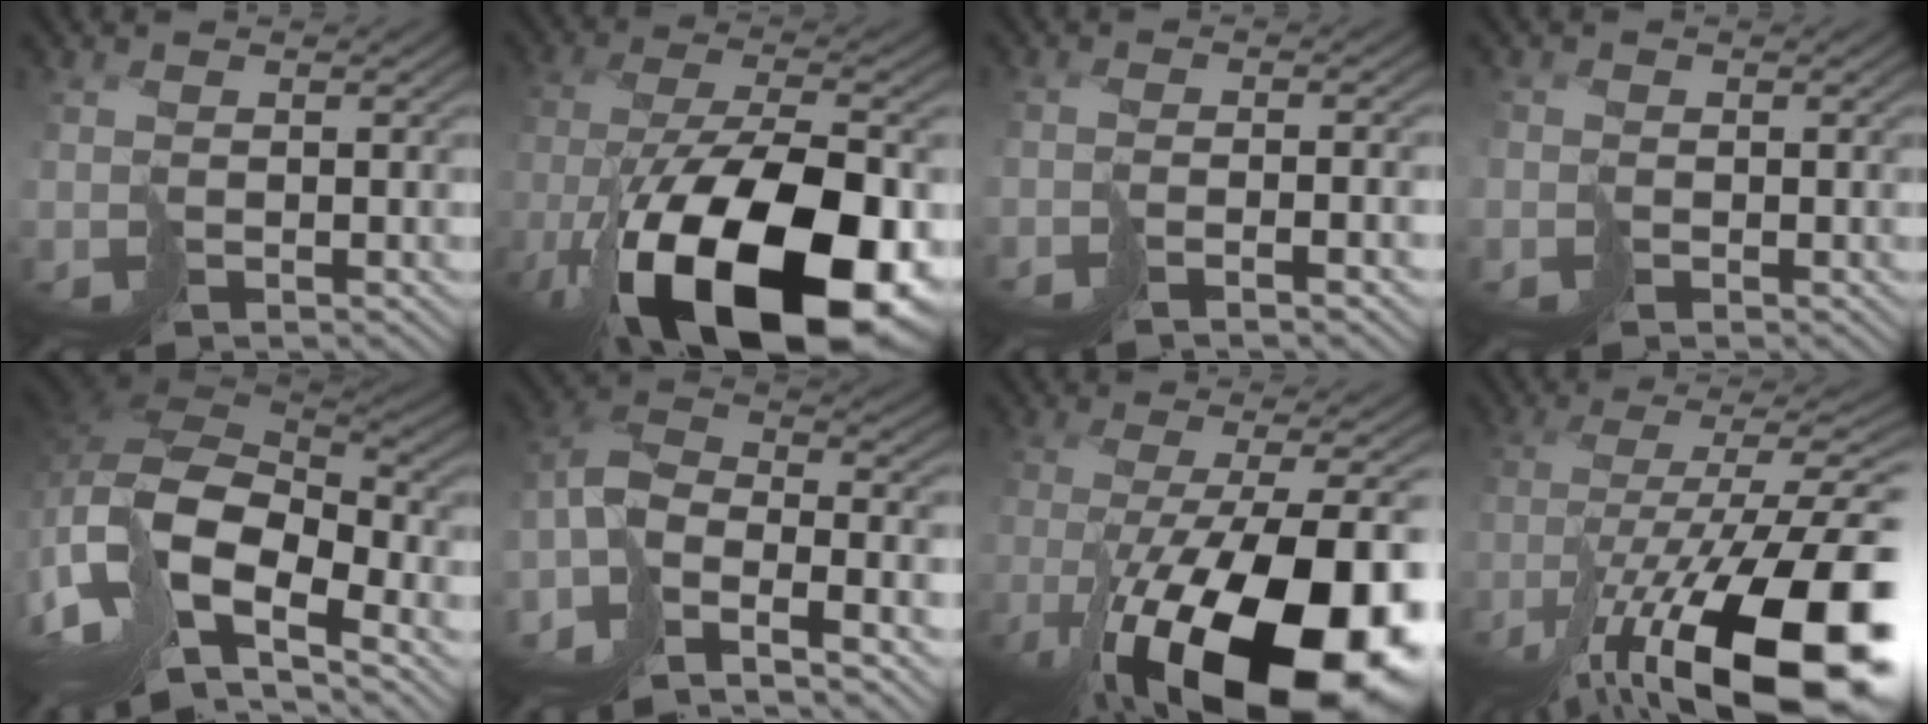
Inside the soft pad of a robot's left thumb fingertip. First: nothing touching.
{"total": 19.9, "force": [-9.5, 8.0, 15.5], "torque": [-0.275, -0.039, -0.144]}
{"total": 2.7, "force": [-2.0, -0.5, 1.8], "torque": [-0.019, 0.001, -0.037]}
{"total": 1.1, "force": [-0.6, 0.8, -0.5], "torque": [0.016, 0.001, -0.022]}
{"total": 15.6, "force": [-8.5, 7.7, 10.6], "torque": [-0.260, -0.035, -0.140]}
{"total": 11.9, "force": [-8.3, 3.9, 7.6], "torque": [-0.160, -0.002, -0.155]}
{"total": 18.9, "force": [-9.4, 5.3, 15.4], "torque": [-0.253, -0.028, -0.151]}
{"total": 18.7, "force": [-9.8, 6.1, 14.7], "torque": [-0.253, -0.008, -0.153]}